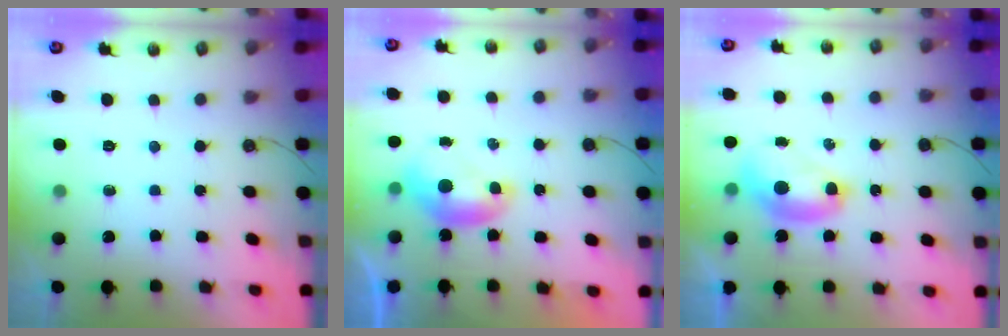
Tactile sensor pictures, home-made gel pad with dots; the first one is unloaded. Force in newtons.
{"total": 0.0}
{"total": 2.7, "press": 2.7, "slide": 0.1}